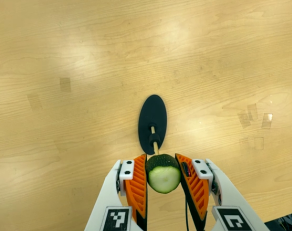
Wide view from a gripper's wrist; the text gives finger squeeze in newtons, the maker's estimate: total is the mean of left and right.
{"total": 9.9, "left": 8.5, "right": 11.3}